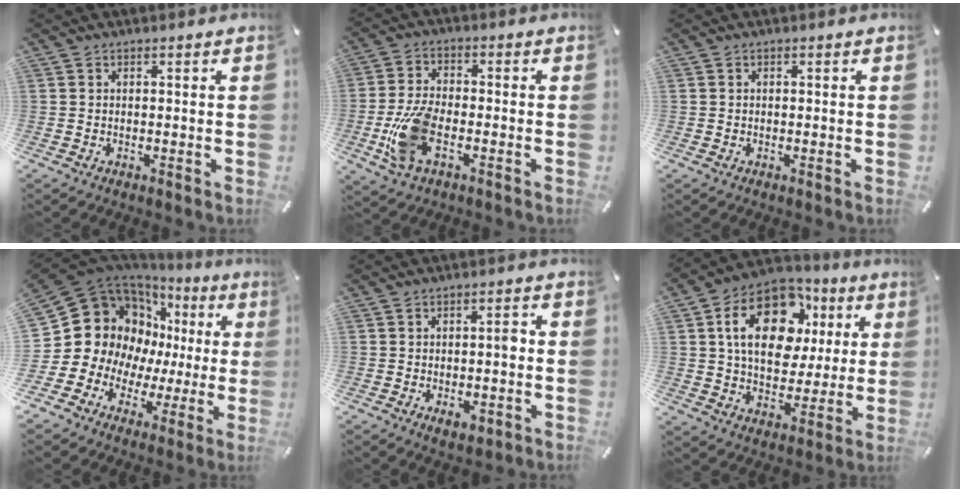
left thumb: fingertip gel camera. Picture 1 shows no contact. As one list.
[{"total": 11.5, "force": [-3.6, 5.8, 9.3], "torque": [-0.203, -0.003, -0.063]}, {"total": 0.0}, {"total": 20.2, "force": [5.9, 16.7, 9.8], "torque": [-0.195, -0.060, 0.134]}, {"total": 5.2, "force": [-0.8, 2.6, 4.5], "torque": [-0.059, 0.004, -0.015]}, {"total": 18.2, "force": [6.1, 12.9, 11.4], "torque": [-0.187, -0.007, 0.108]}]